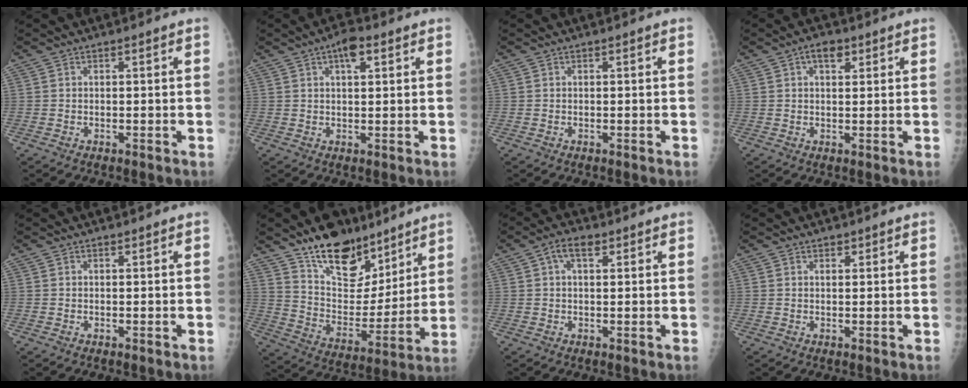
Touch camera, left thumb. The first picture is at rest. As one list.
[{"total": 4.4, "force": [2.1, 1.8, 3.4], "torque": [-0.044, -0.002, 0.030]}, {"total": 0.0}, {"total": 3.7, "force": [1.8, 2.1, 2.5], "torque": [-0.027, -0.002, 0.024]}, {"total": 0.0}, {"total": 18.9, "force": [13.6, 9.6, 9.0], "torque": [-0.090, -0.091, 0.230]}, {"total": 3.9, "force": [1.6, 2.0, 3.0], "torque": [-0.048, 0.007, 0.027]}, {"total": 1.1, "force": [0.8, 0.6, 0.5], "torque": [-0.001, -0.004, 0.009]}]